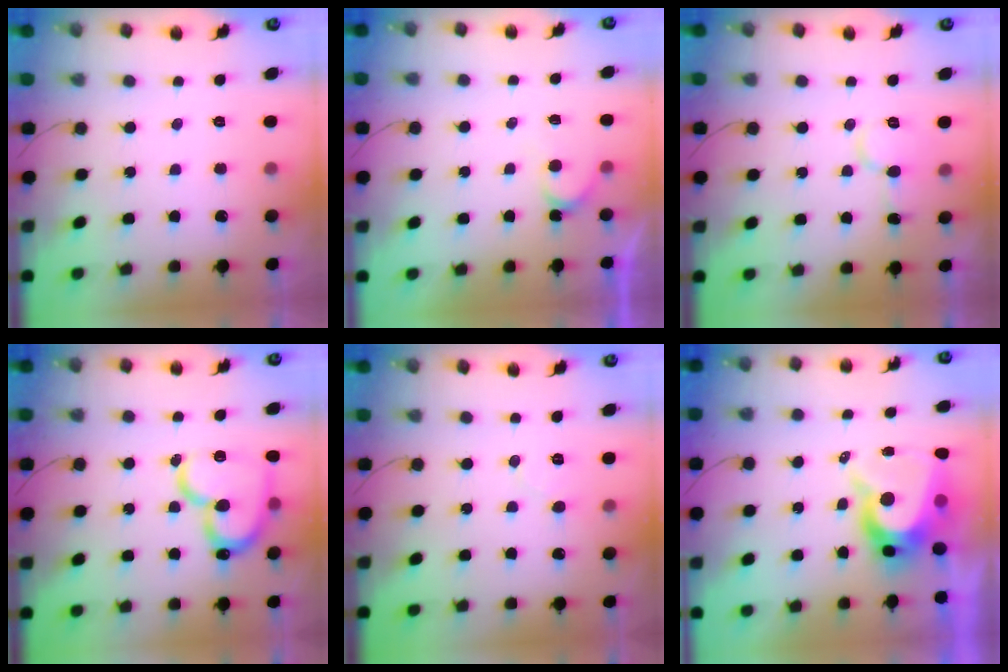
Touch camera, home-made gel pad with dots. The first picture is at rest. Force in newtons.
{"total": 3.5, "press": 3.5, "slide": 0.3}
{"total": 8.1, "press": 8.0, "slide": 1.0}
{"total": 18.8, "press": 18.7, "slide": 2.0}
{"total": 5.1, "press": 5.1, "slide": 0.5}
{"total": 11.3, "press": 11.2, "slide": 0.9}